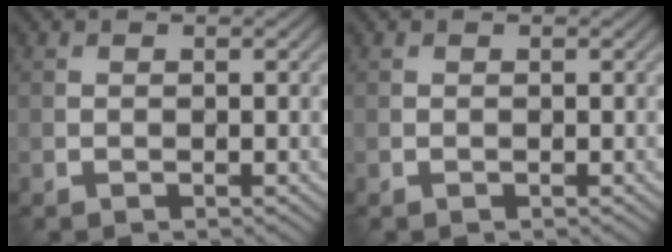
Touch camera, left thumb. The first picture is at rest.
{"total": 0.0}